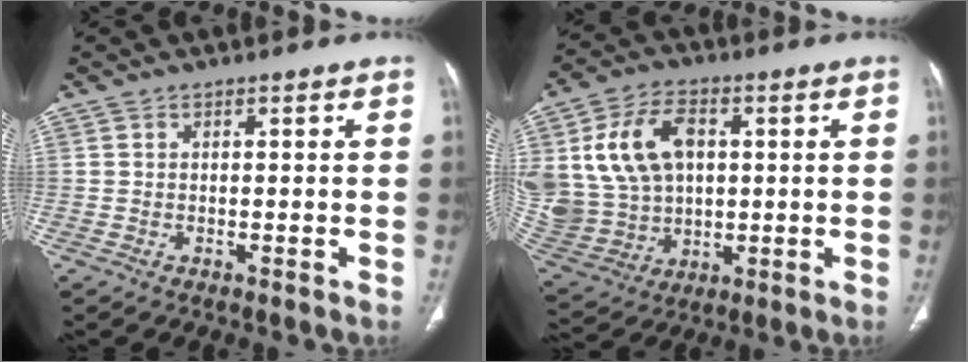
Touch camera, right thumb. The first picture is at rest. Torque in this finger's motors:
{"motor_torque": [0.27, 0.43, 0.91, 0.84, 0.16]}